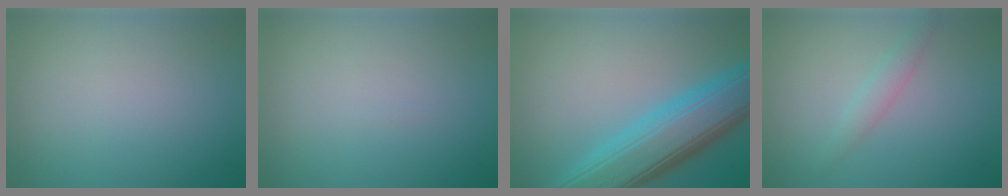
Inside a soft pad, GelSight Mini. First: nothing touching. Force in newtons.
{"total": 0.0}
{"total": 8.8, "press": 8.8, "slide": 0.2}
{"total": 1.5, "press": 1.5, "slide": 0.1}